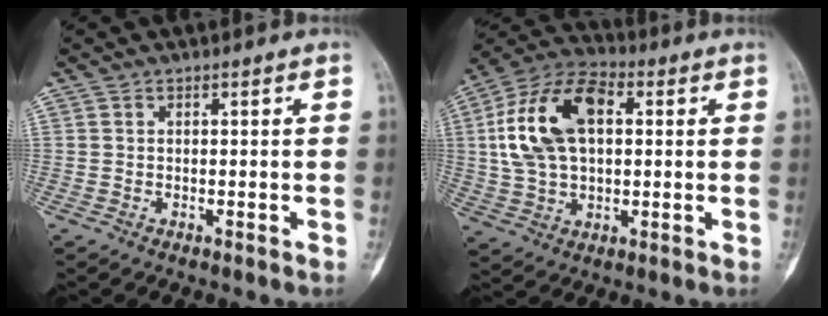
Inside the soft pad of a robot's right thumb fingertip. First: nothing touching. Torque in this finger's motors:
{"motor_torque": [-0.09, 0.84, 0.27, -0.02, 0.13]}